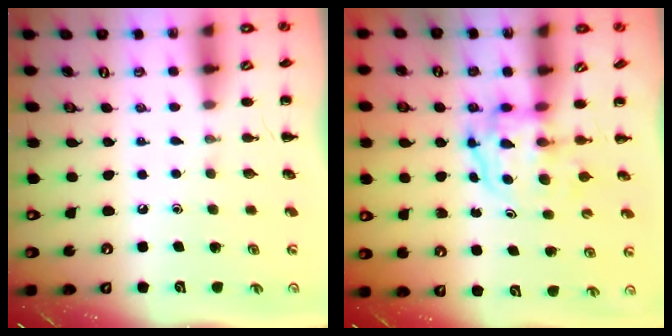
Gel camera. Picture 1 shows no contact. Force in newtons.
{"total": 3.8, "press": 3.7, "slide": 0.6}